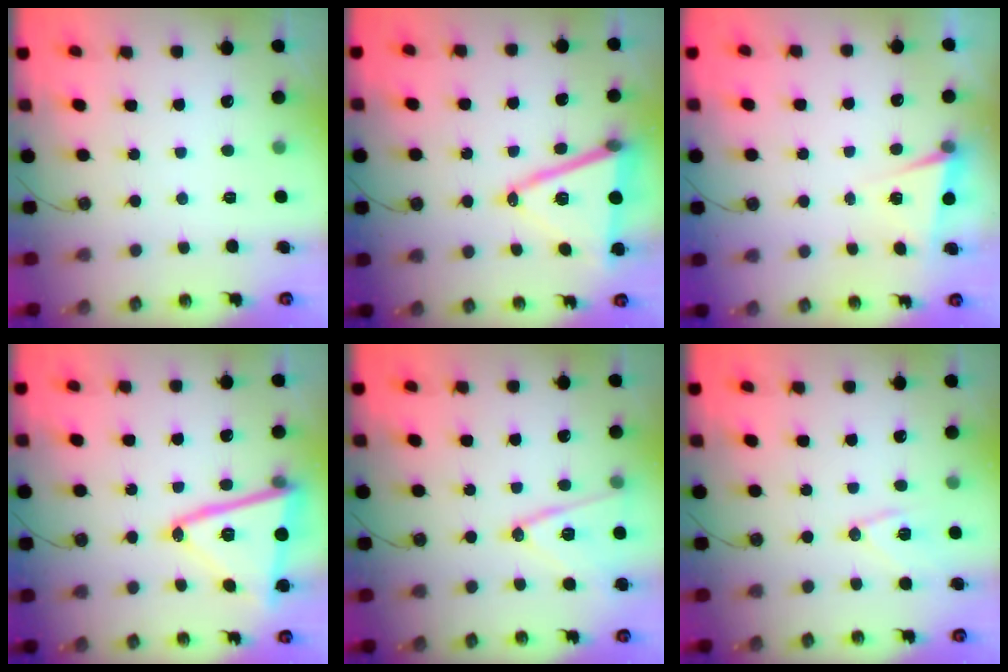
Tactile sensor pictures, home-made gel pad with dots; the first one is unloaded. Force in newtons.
{"total": 15.8, "press": 15.3, "slide": 3.8}
{"total": 2.5, "press": 1.8, "slide": 1.8}
{"total": 18.0, "press": 17.8, "slide": 2.2}
{"total": 13.8, "press": 13.3, "slide": 3.4}
{"total": 9.9, "press": 9.9, "slide": 0.9}